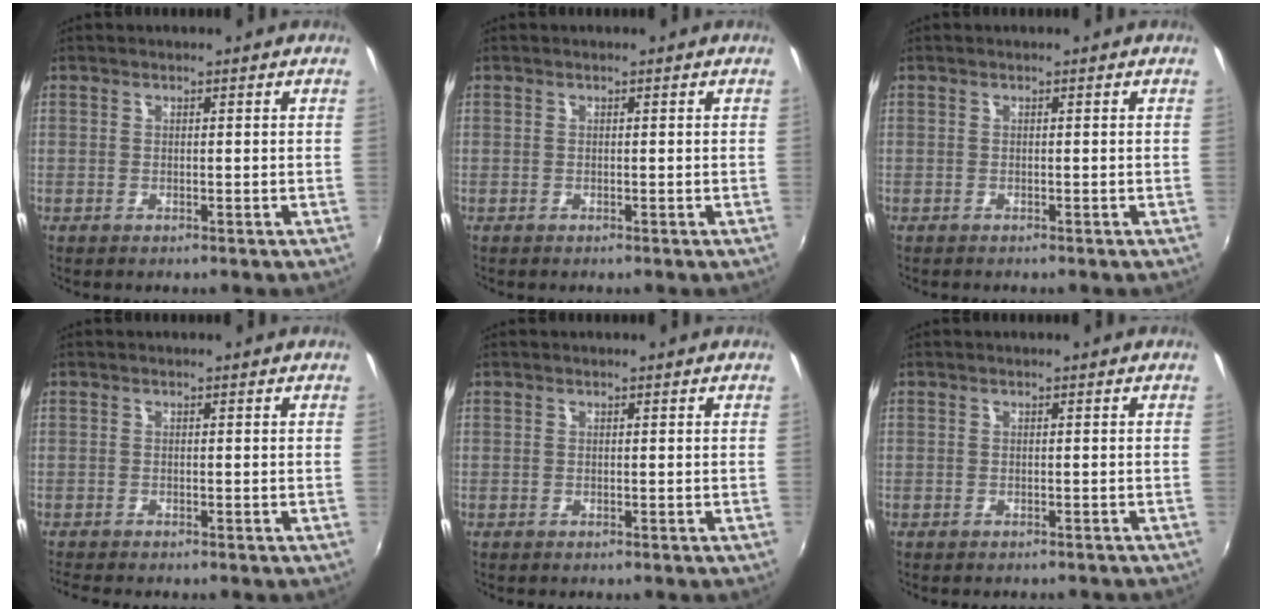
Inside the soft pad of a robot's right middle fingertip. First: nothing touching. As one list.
[{"total": 0.0}, {"total": 0.0}, {"total": 2.1, "force": [-1.9, 0.2, 0.8], "torque": [-0.018, -0.015, -0.037]}, {"total": 0.0}, {"total": 1.8, "force": [-1.6, 0.5, 0.5], "torque": [-0.013, -0.009, -0.021]}]